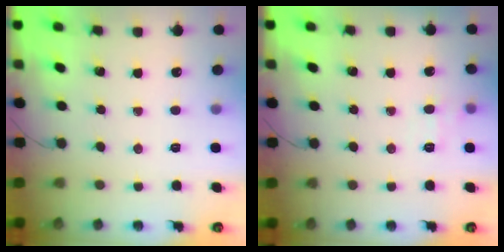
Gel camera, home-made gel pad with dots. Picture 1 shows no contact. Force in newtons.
{"total": 6.0, "press": 5.9, "slide": 1.4}